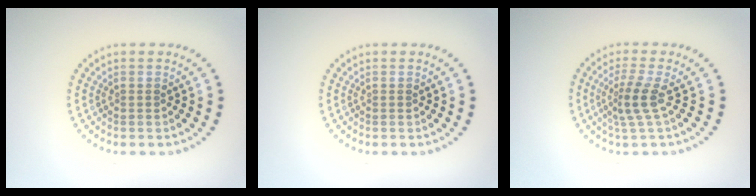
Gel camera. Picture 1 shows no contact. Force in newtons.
{"total": 0.0}
{"total": 2.6, "press": 1.7, "slide": 1.9}